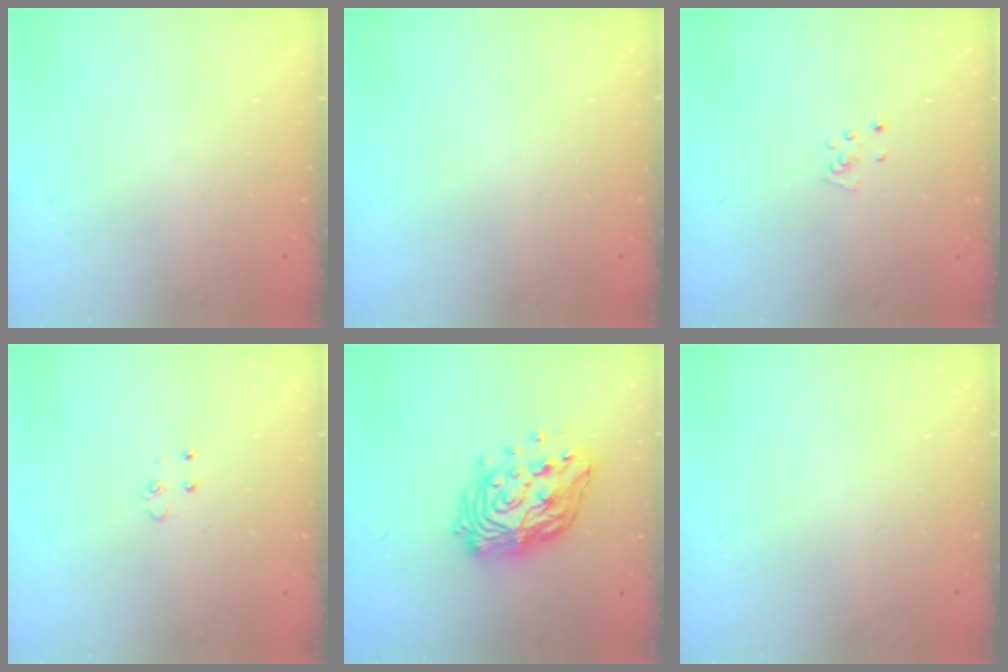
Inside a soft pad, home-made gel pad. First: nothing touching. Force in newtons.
{"total": 0.0}
{"total": 3.1, "press": 3.1, "slide": 0.3}
{"total": 3.6, "press": 3.6, "slide": 0.4}
{"total": 17.1, "press": 17.0, "slide": 1.9}
{"total": 0.0}